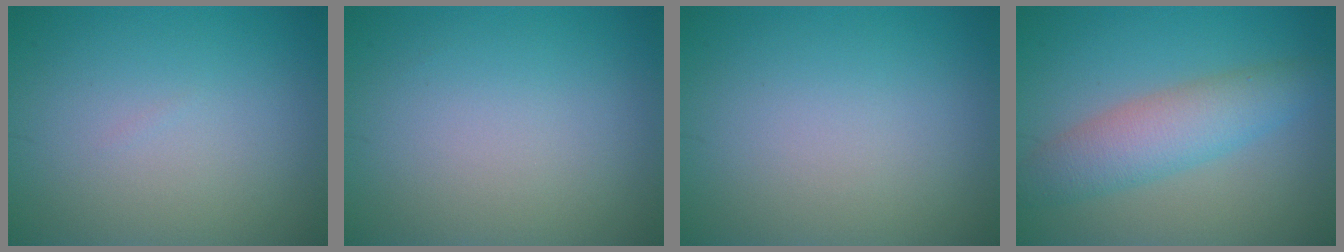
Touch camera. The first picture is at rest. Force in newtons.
{"total": 0.0}
{"total": 0.0}
{"total": 4.8, "press": 4.8, "slide": 0.2}